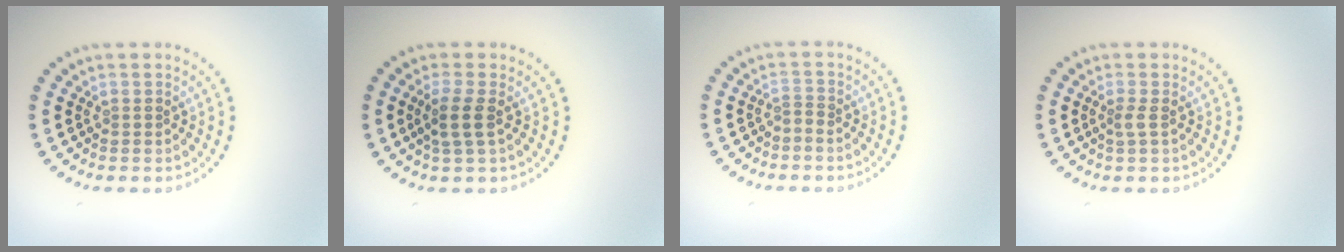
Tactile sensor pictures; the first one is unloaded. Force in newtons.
{"total": 2.3, "press": 2.0, "slide": 1.1}
{"total": 0.6, "press": 0.1, "slide": 0.6}
{"total": 0.9, "press": 0.6, "slide": 0.7}